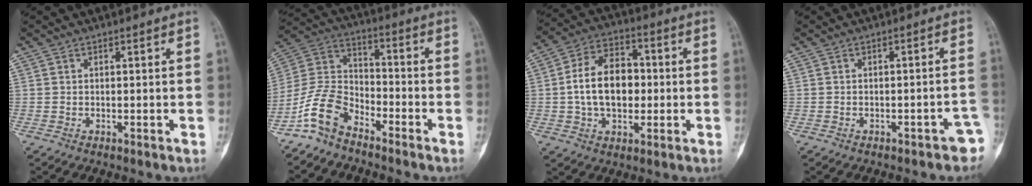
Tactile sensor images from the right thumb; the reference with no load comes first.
{"total": 10.6, "force": [-7.7, 5.3, 4.9], "torque": [-0.097, 0.067, -0.166]}
{"total": 13.4, "force": [-0.3, 8.9, 10.0], "torque": [-0.152, 0.025, -0.010]}
{"total": 4.2, "force": [-2.9, 1.8, 2.5], "torque": [-0.009, 0.036, -0.033]}